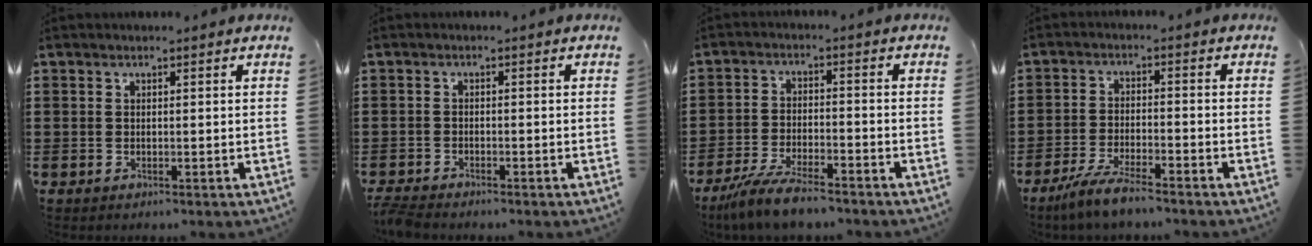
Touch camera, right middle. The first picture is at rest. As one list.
[{"total": 1.9, "force": [-1.8, 0.2, 0.4], "torque": [-0.017, -0.002, -0.040]}, {"total": 6.3, "force": [-5.5, 0.7, 2.9], "torque": [-0.074, -0.008, -0.107]}, {"total": 5.3, "force": [-4.6, 0.2, 2.7], "torque": [-0.064, -0.012, -0.089]}]